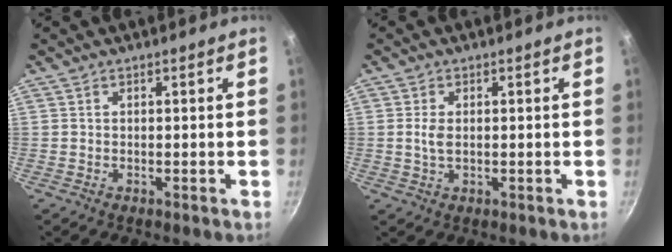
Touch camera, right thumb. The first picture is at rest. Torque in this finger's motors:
{"motor_torque": [-0.22, 0.18, 0.13, 0.67, -0.04]}